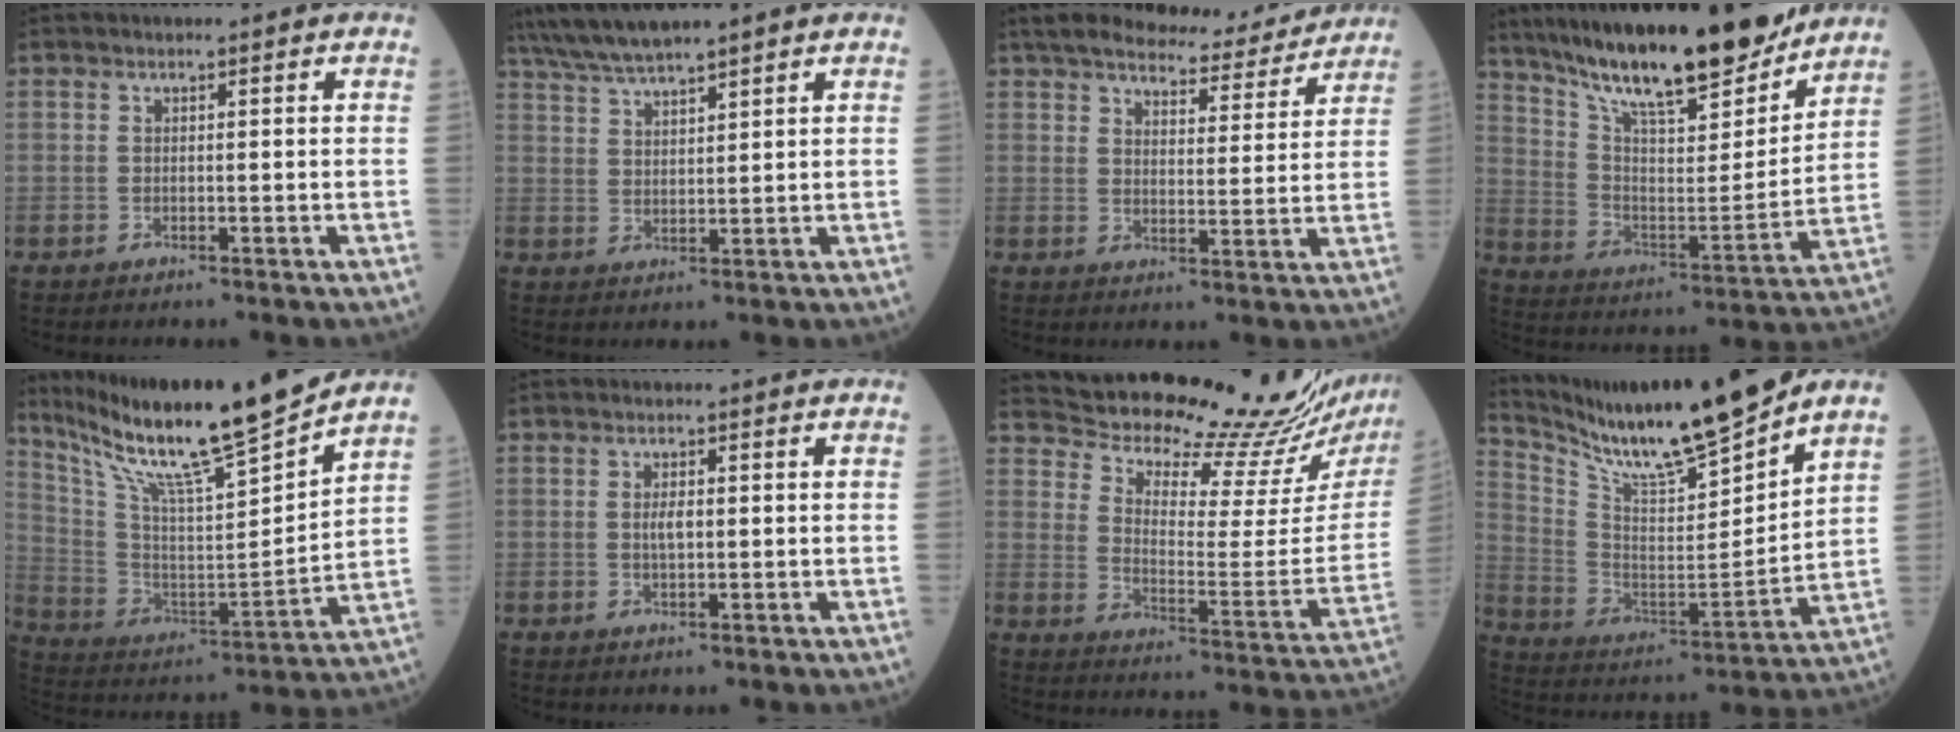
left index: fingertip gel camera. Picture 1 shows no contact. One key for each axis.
{"total": 7.5, "fx": 6.6, "fy": -0.1, "fz": 3.6, "tx": -0.071, "ty": 0.028, "tz": 0.125}
{"total": 12.1, "fx": 11.1, "fy": 2.5, "fz": 4.0, "tx": -0.054, "ty": 0.002, "tz": 0.149}
{"total": 22.0, "fx": 18.3, "fy": 3.7, "fz": 11.7, "tx": -0.198, "ty": -0.014, "tz": 0.299}
{"total": 20.6, "fx": 17.1, "fy": -0.3, "fz": 11.5, "tx": -0.205, "ty": -0.017, "tz": 0.296}
{"total": 1.9, "fx": 0.1, "fy": 0.7, "fz": 1.8, "tx": -0.036, "ty": 0.001, "tz": 0.004}
{"total": 23.4, "fx": 22.2, "fy": 2.2, "fz": 7.0, "tx": -0.122, "ty": -0.097, "tz": 0.284}
{"total": 17.7, "fx": 15.3, "fy": 0.1, "fz": 9.0, "tx": -0.174, "ty": -0.011, "tz": 0.273}